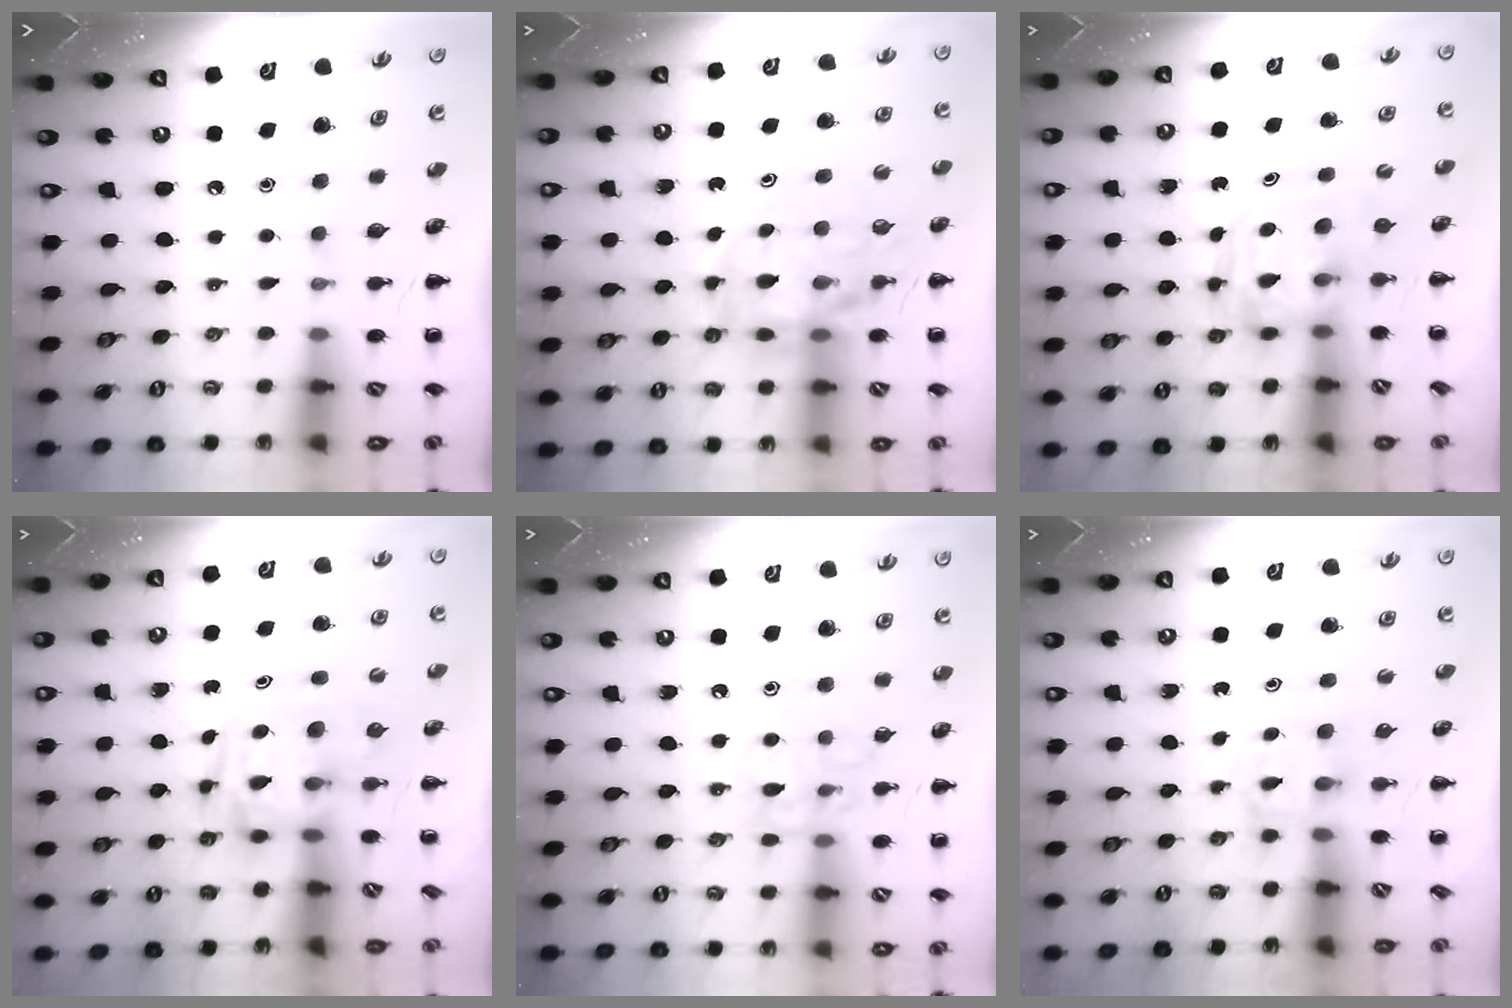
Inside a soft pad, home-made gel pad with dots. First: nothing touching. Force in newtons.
{"total": 10.6, "press": 10.0, "slide": 3.6}
{"total": 3.6, "press": 3.6, "slide": 0.3}
{"total": 3.3, "press": 3.3, "slide": 0.5}
{"total": 9.9, "press": 9.8, "slide": 0.7}
{"total": 2.3, "press": 2.1, "slide": 0.9}